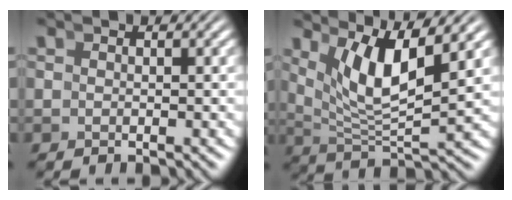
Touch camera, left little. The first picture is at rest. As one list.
[{"total": 6.5, "force": [2.4, 2.8, 5.3], "torque": [-0.098, -0.004, 0.045]}]